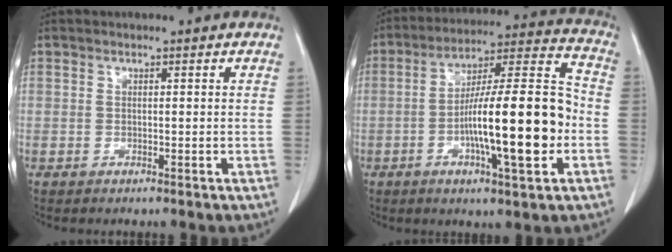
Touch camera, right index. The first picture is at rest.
{"total": 18.0, "force": [-3.9, 2.2, 17.4], "torque": [-0.288, 0.012, -0.063]}